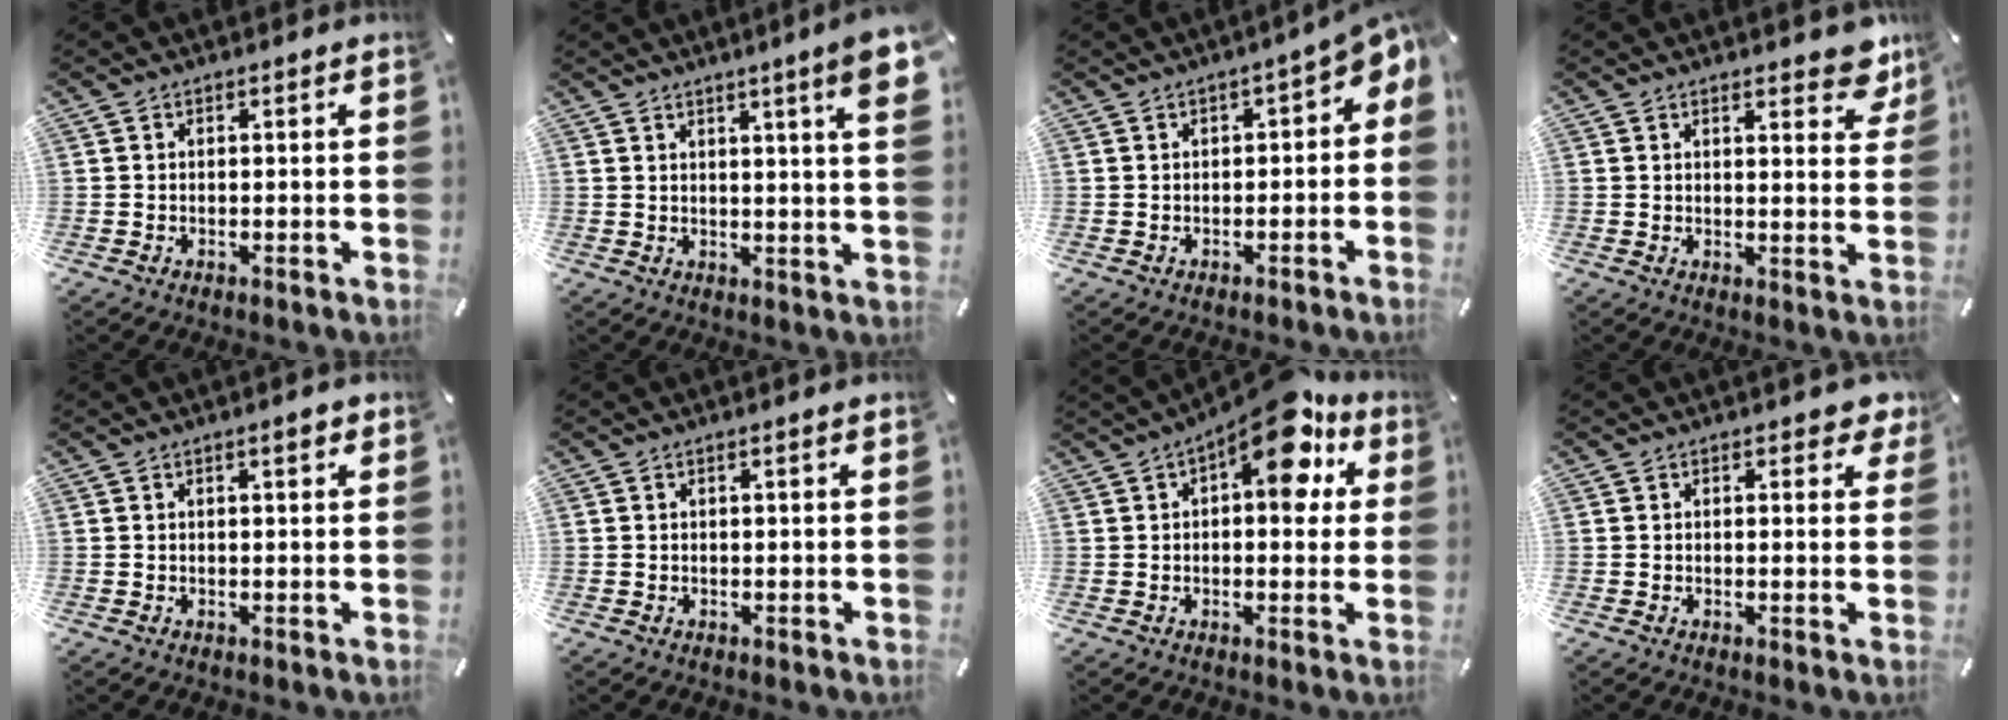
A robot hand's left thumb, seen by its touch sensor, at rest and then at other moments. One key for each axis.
{"total": 8.4, "fx": 4.3, "fy": 0.2, "fz": 7.2, "tx": -0.110, "ty": -0.020, "tz": 0.068}
{"total": 4.3, "fx": 0.2, "fy": 2.3, "fz": 3.7, "tx": -0.054, "ty": 0.001, "tz": -0.001}
{"total": 6.1, "fx": 4.6, "fy": 2.1, "fz": 3.3, "tx": -0.037, "ty": -0.031, "tz": 0.076}
{"total": 2.4, "fx": 1.3, "fy": 0.5, "fz": 1.9, "tx": -0.033, "ty": 0.001, "tz": 0.019}
{"total": 1.0, "fx": 0.3, "fy": 0.0, "fz": 1.0, "tx": -0.017, "ty": 0.000, "tz": 0.005}
{"total": 14.6, "fx": 7.0, "fy": 6.5, "fz": 11.1, "tx": -0.137, "ty": -0.040, "tz": 0.112}
{"total": 2.6, "fx": 1.6, "fy": 1.3, "fz": 1.6, "tx": -0.013, "ty": -0.005, "tz": 0.024}